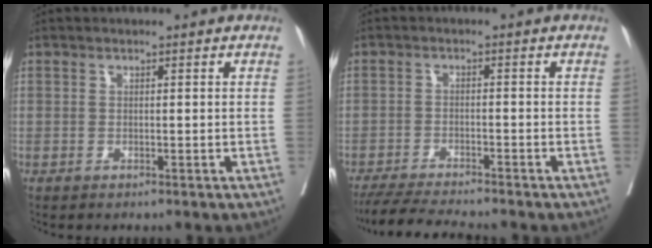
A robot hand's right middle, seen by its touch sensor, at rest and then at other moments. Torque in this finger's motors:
{"motor_torque": [0.57, -0.68, 0.08, 0.04]}